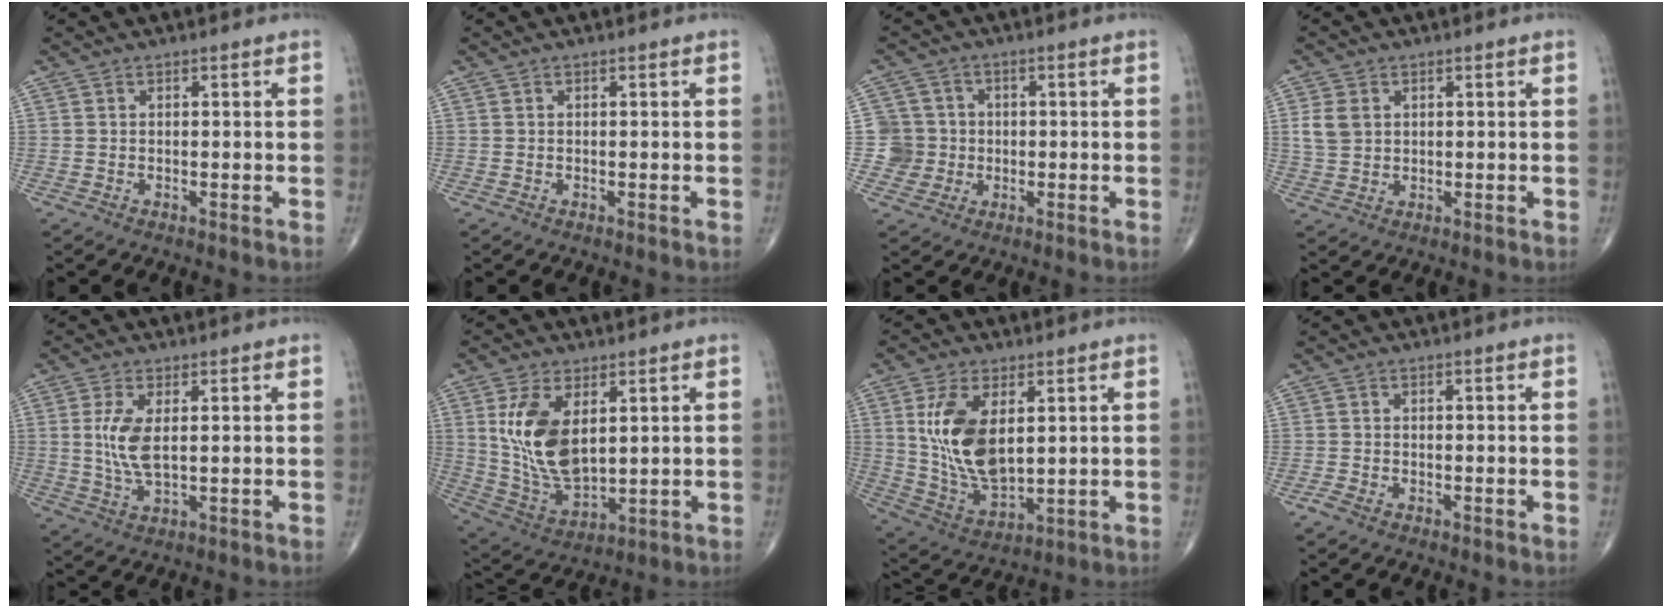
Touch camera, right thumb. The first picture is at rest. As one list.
[{"total": 0.0}, {"total": 5.9, "force": [-0.5, 5.9, 0.0], "torque": [0.031, 0.013, -0.015]}, {"total": 4.6, "force": [1.2, 3.6, 2.7], "torque": [-0.046, -0.001, 0.027]}, {"total": 6.7, "force": [0.9, 2.8, 6.0], "torque": [-0.133, -0.009, 0.022]}, {"total": 14.3, "force": [3.5, 7.7, 11.4], "torque": [-0.214, -0.021, 0.083]}, {"total": 14.7, "force": [3.3, 7.8, 12.0], "torque": [-0.221, -0.021, 0.077]}, {"total": 1.5, "force": [-1.1, 0.7, 0.8], "torque": [-0.018, -0.001, -0.023]}]